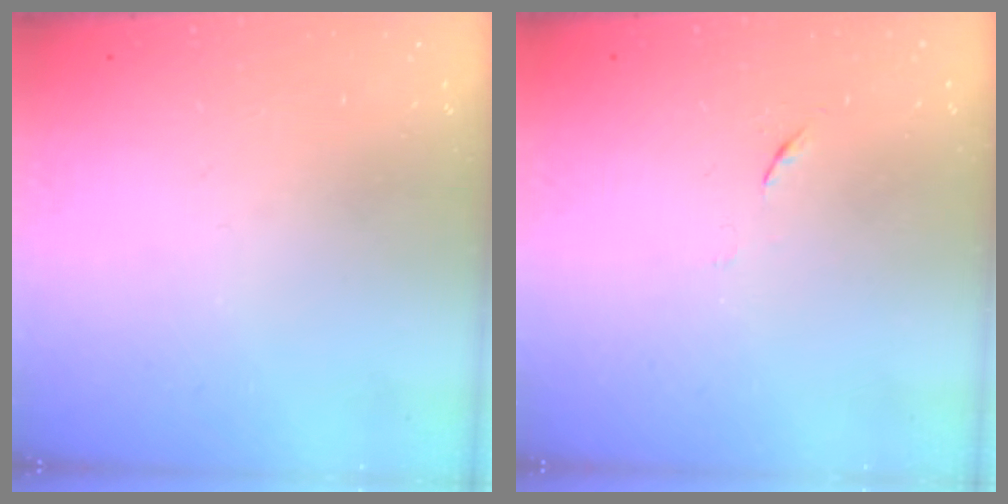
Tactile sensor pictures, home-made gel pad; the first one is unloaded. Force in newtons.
{"total": 3.5, "press": 3.4, "slide": 0.6}